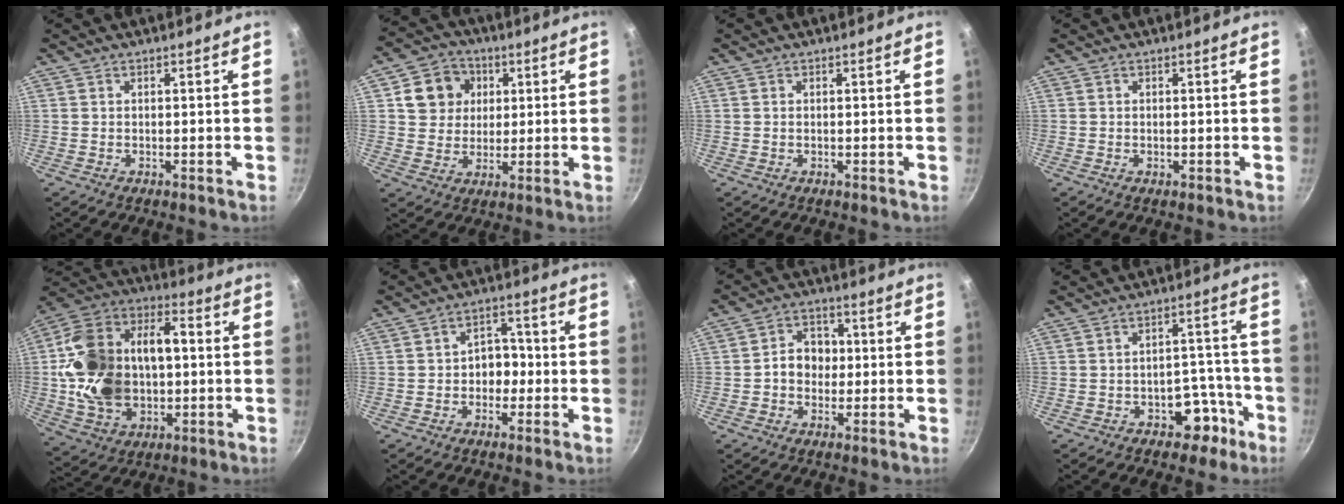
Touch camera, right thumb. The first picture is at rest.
{"total": 10.0, "force": [2.7, 8.9, 3.8], "torque": [-0.028, -0.002, 0.042]}
{"total": 0.0}
{"total": 0.0}
{"total": 23.3, "force": [0.1, 16.5, 16.4], "torque": [-0.287, 0.024, 0.007]}
{"total": 5.8, "force": [-0.9, 4.5, 3.6], "torque": [-0.018, 0.022, -0.024]}
{"total": 6.9, "force": [-0.2, 5.6, 4.1], "torque": [-0.036, 0.017, -0.012]}
{"total": 7.8, "force": [-4.3, 5.1, 3.9], "torque": [-0.016, 0.055, -0.056]}